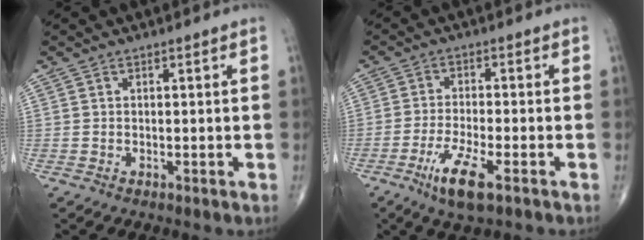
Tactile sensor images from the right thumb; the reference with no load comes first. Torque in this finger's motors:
{"motor_torque": [0.39, 0.19, 0.10, -0.17, 0.18]}